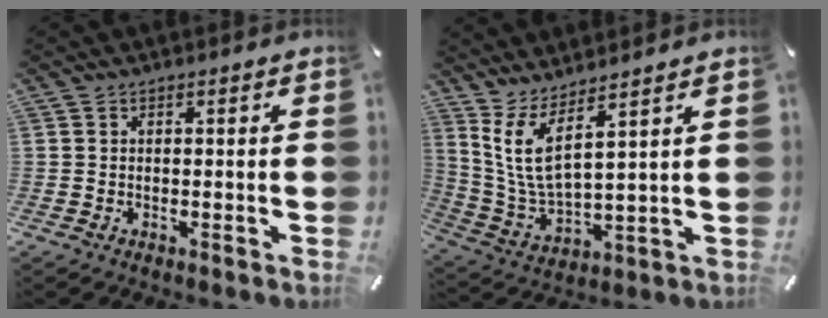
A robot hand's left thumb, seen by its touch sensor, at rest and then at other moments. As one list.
[{"total": 9.1, "force": [5.6, 2.8, 6.6], "torque": [-0.157, -0.028, 0.104]}]